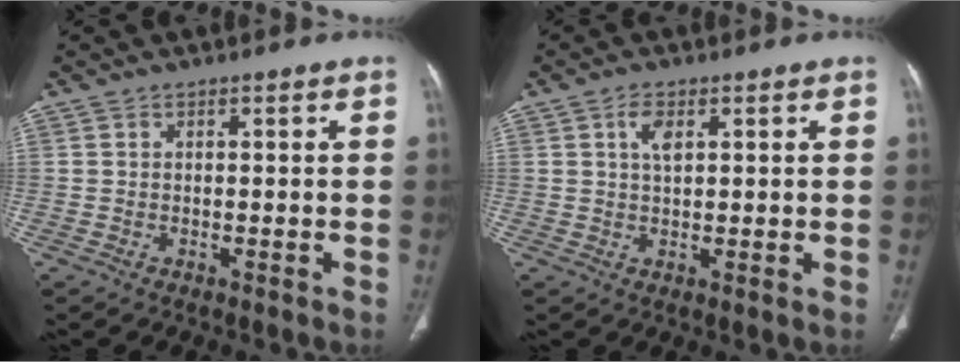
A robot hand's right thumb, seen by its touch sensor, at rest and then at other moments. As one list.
[{"total": 3.5, "force": [1.3, 1.8, 2.7], "torque": [-0.045, -0.001, 0.024]}]